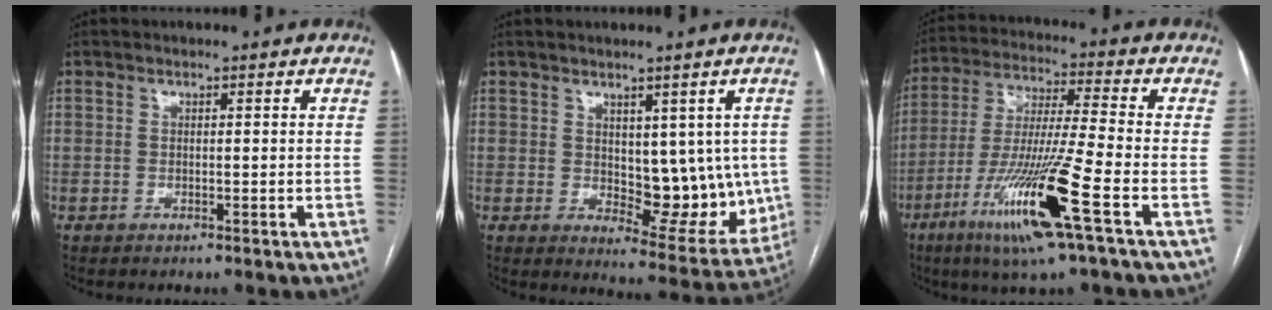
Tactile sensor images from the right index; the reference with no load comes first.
{"total": 10.8, "force": [0.8, 5.7, 9.1], "torque": [-0.097, -0.004, 0.028]}
{"total": 16.3, "force": [-7.3, -0.5, 14.6], "torque": [-0.301, -0.030, -0.137]}